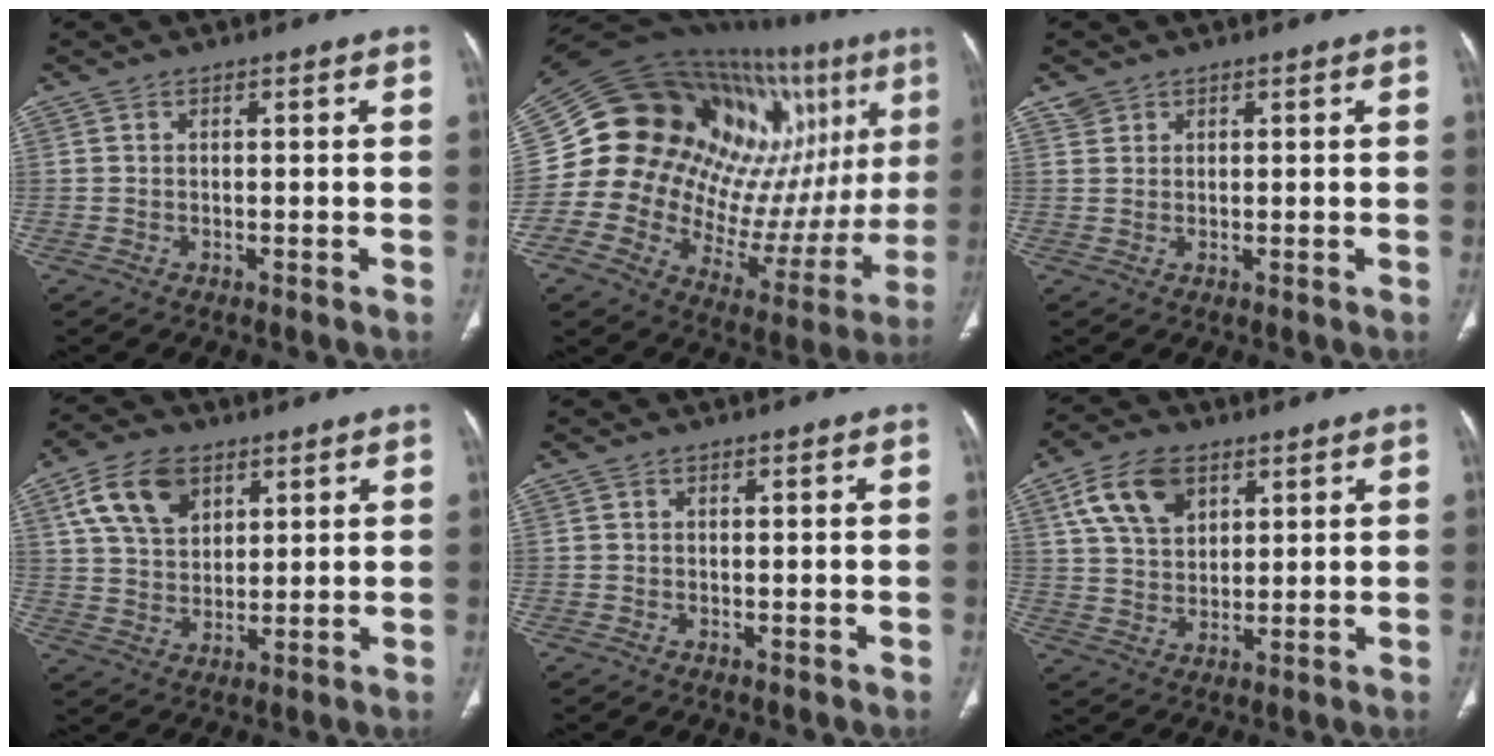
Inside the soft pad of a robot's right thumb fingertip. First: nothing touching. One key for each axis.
{"total": 33.5, "fx": 12.0, "fy": 16.3, "fz": 26.7, "tx": -0.363, "ty": 0.014, "tz": 0.203}
{"total": 1.6, "fx": 1.1, "fy": 1.2, "fz": 0.1, "tx": 0.011, "ty": -0.003, "tz": 0.017}
{"total": 10.8, "fx": 5.1, "fy": 7.0, "fz": 6.4, "tx": -0.098, "ty": -0.011, "tz": 0.097}
{"total": 0.0}
{"total": 10.5, "fx": 5.0, "fy": 6.7, "fz": 6.4, "tx": -0.099, "ty": -0.010, "tz": 0.095}